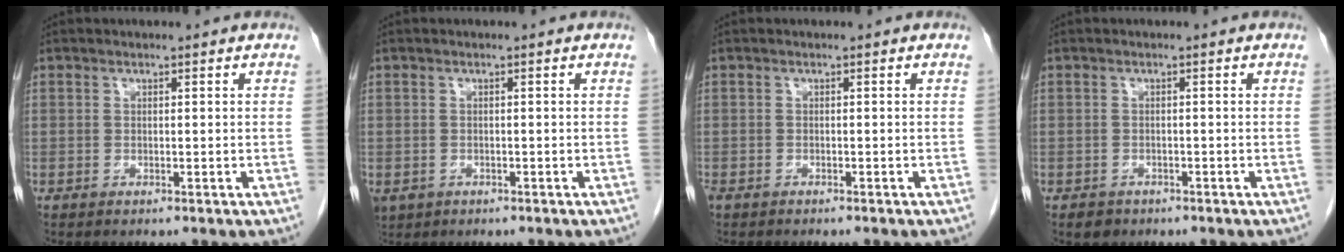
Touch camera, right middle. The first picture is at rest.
{"total": 3.7, "force": [-1.8, 3.0, 1.2], "torque": [-0.027, -0.003, -0.025]}
{"total": 2.5, "force": [-2.1, 0.9, 1.1], "torque": [-0.021, -0.006, -0.026]}
{"total": 1.9, "force": [-1.3, 1.3, 0.4], "torque": [-0.012, 0.002, -0.014]}